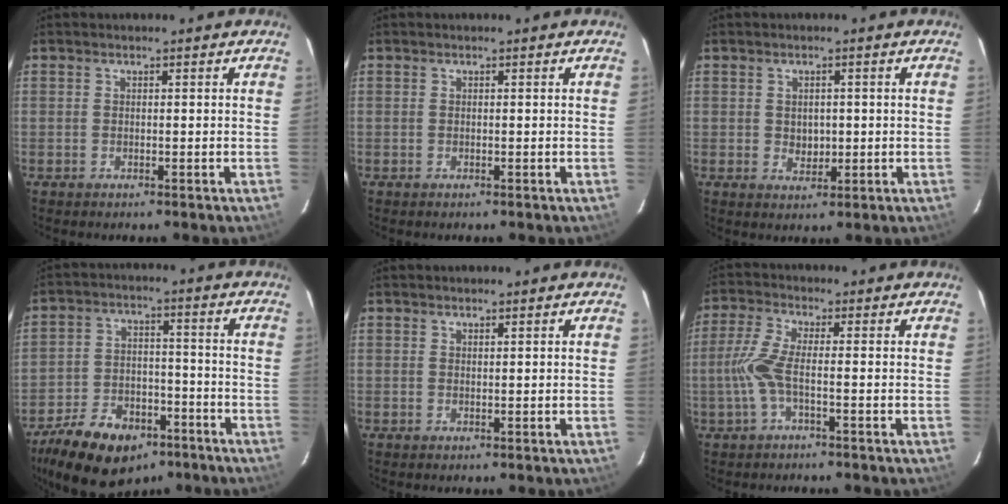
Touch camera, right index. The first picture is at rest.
{"total": 0.0}
{"total": 3.0, "force": [0.0, 2.5, 1.6], "torque": [-0.025, 0.000, 0.005]}
{"total": 16.5, "force": [-10.5, 9.6, 8.4], "torque": [-0.188, 0.003, -0.157]}
{"total": 0.6, "force": [0.6, 0.0, 0.2], "torque": [-0.005, -0.002, 0.011]}
{"total": 5.8, "force": [-1.6, 0.6, 5.5], "torque": [-0.134, 0.000, -0.031]}